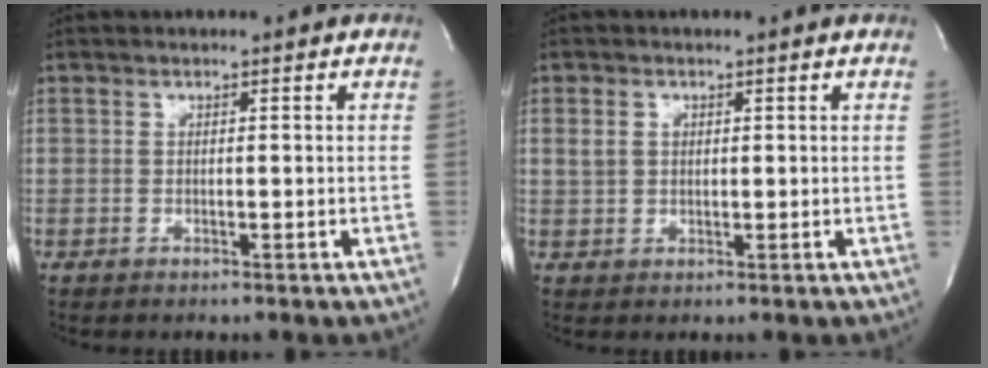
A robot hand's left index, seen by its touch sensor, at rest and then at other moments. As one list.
[{"total": 2.1, "force": [0.9, 1.6, 1.1], "torque": [-0.030, 0.010, 0.021]}]